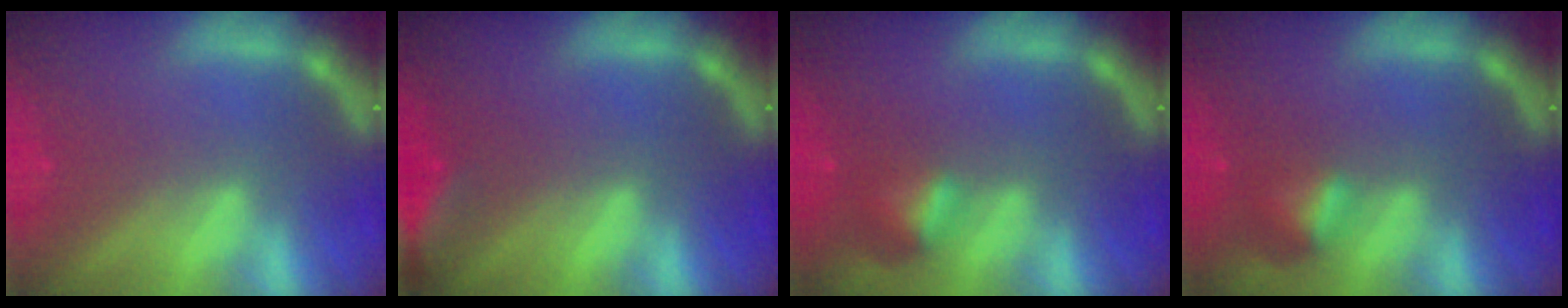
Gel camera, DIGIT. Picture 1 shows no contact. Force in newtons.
{"total": 5.0}
{"total": 2.4}
{"total": 2.4}